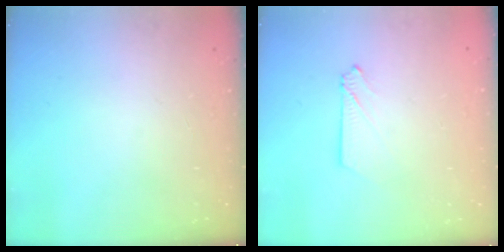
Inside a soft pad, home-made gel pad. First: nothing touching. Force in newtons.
{"total": 3.3, "press": 3.2, "slide": 0.4}